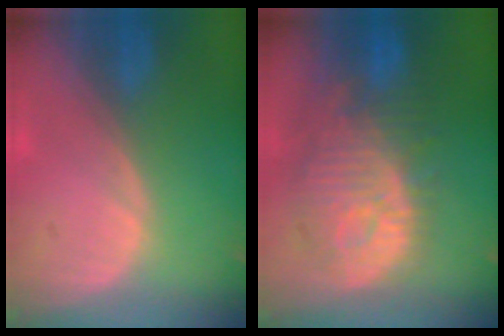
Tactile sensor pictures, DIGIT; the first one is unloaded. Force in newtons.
{"total": 12.1, "press": 11.0, "slide": 5.0}